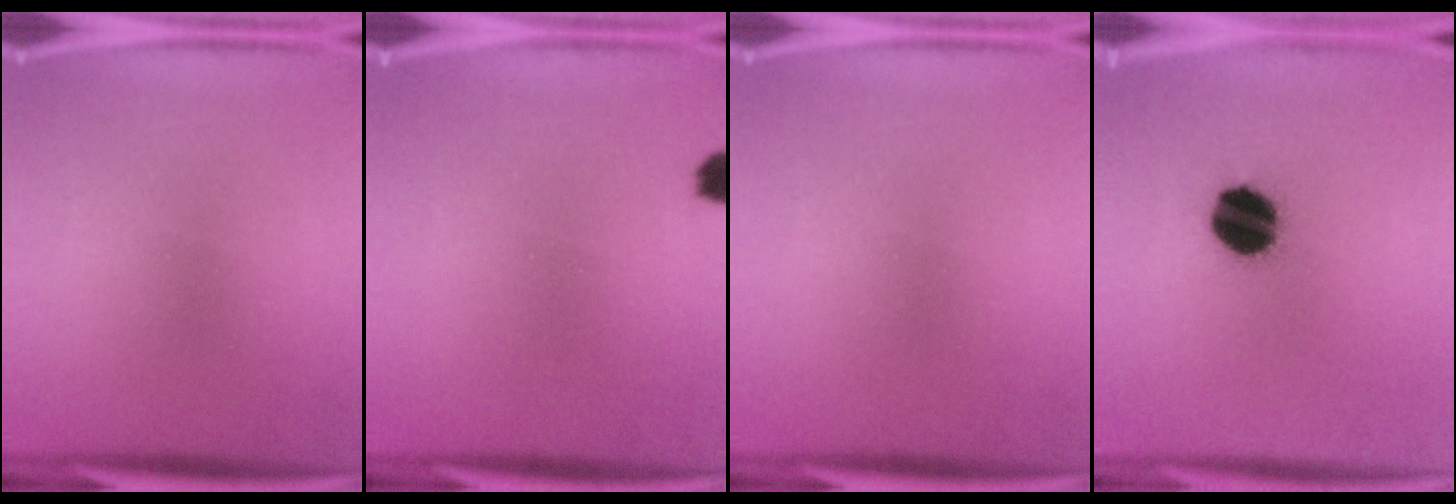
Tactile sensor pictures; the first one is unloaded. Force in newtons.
{"total": 2.7}
{"total": 0.0}
{"total": 14.4}